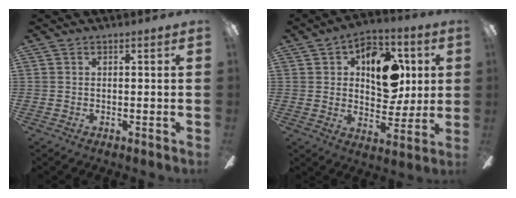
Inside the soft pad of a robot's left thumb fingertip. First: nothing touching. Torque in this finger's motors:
{"motor_torque": [0.36, 0.30, -0.11, 0.11, 0.10]}